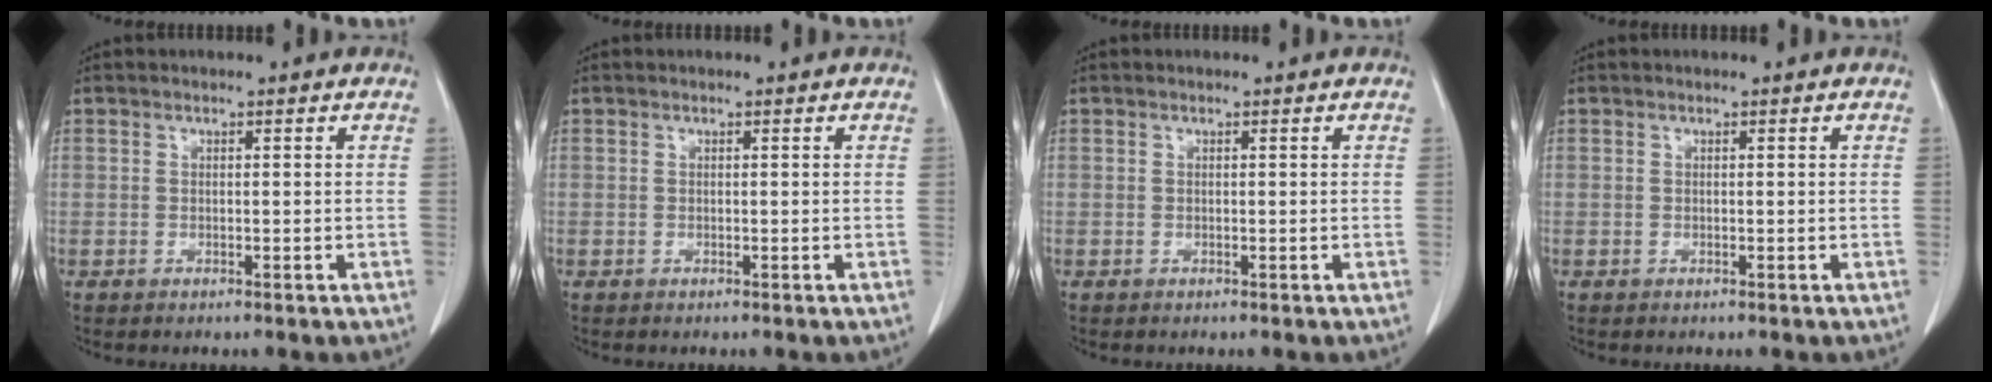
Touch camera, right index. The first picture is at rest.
{"total": 0.0}
{"total": 0.0}
{"total": 0.0}